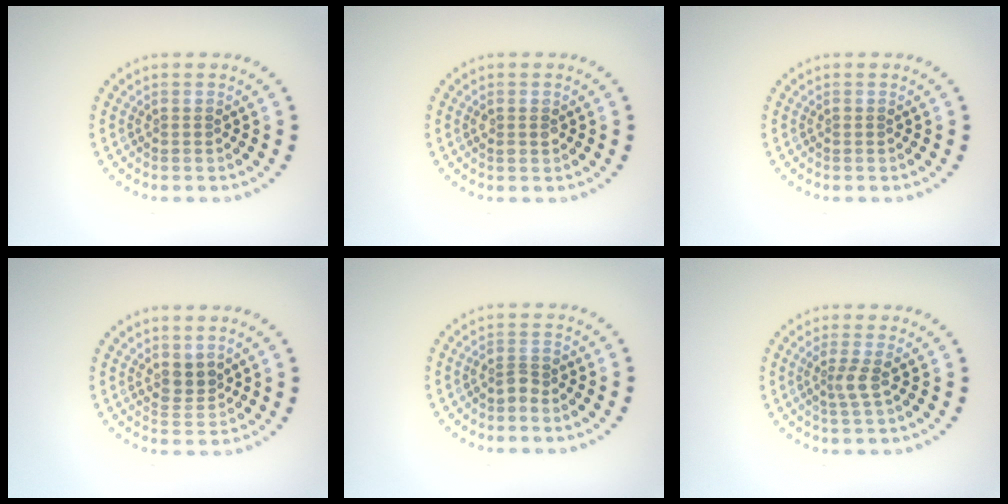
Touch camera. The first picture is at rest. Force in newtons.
{"total": 1.2, "press": 1.1, "slide": 0.3}
{"total": 0.0}
{"total": 2.0, "press": 1.6, "slide": 1.2}
{"total": 1.5, "press": 1.2, "slide": 0.9}
{"total": 1.9, "press": 1.4, "slide": 1.3}